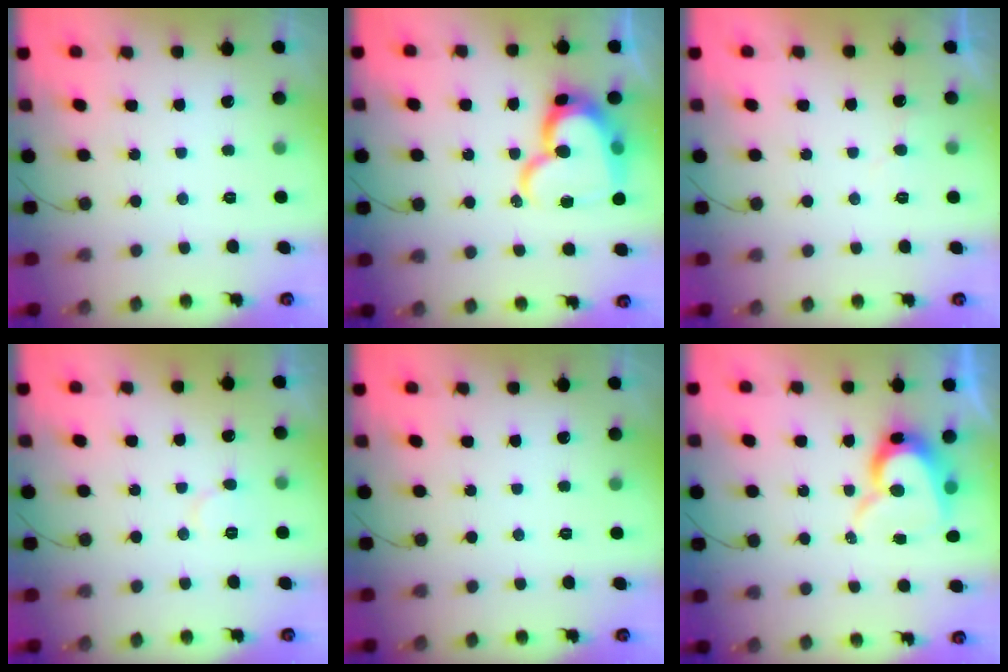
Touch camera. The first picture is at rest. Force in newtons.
{"total": 18.1, "press": 18.1, "slide": 1.3}
{"total": 5.2, "press": 5.2, "slide": 0.5}
{"total": 6.2, "press": 6.1, "slide": 0.8}
{"total": 0.0}
{"total": 11.4, "press": 11.4, "slide": 1.1}